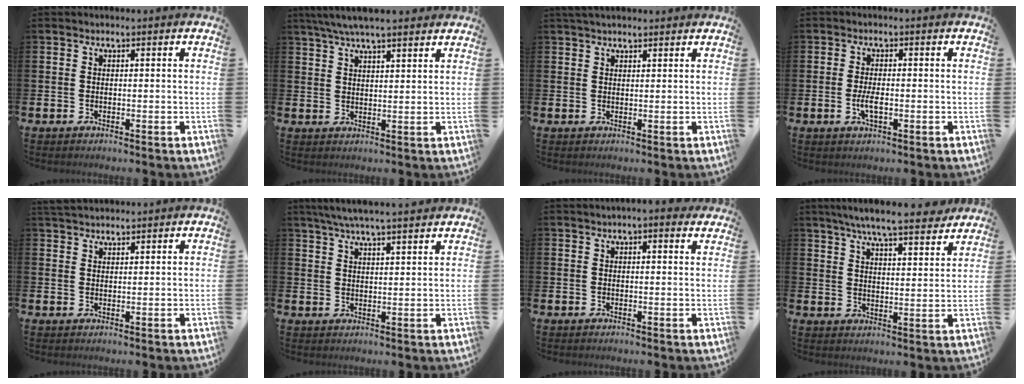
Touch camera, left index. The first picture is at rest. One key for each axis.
{"total": 5.7, "fx": 5.1, "fy": 0.8, "fz": 2.3, "tx": -0.053, "ty": -0.010, "tz": 0.093}
{"total": 2.0, "fx": 1.8, "fy": 0.5, "fz": 0.6, "tx": -0.001, "ty": -0.002, "tz": 0.030}
{"total": 2.9, "fx": -0.6, "fy": 1.1, "fz": 2.6, "tx": -0.041, "ty": -0.002, "tz": -0.012}
{"total": 2.5, "fx": 2.4, "fy": 0.7, "fz": 0.3, "tx": 0.001, "ty": -0.010, "tz": 0.042}
{"total": 5.4, "fx": 5.0, "fy": 0.1, "fz": 2.0, "tx": -0.053, "ty": -0.011, "tz": 0.091}
{"total": 1.5, "fx": 1.4, "fy": 0.1, "fz": 0.7, "tx": -0.002, "ty": -0.007, "tz": 0.022}
{"total": 7.7, "fx": 7.1, "fy": 0.5, "fz": 2.8, "tx": -0.062, "ty": -0.040, "tz": 0.123}